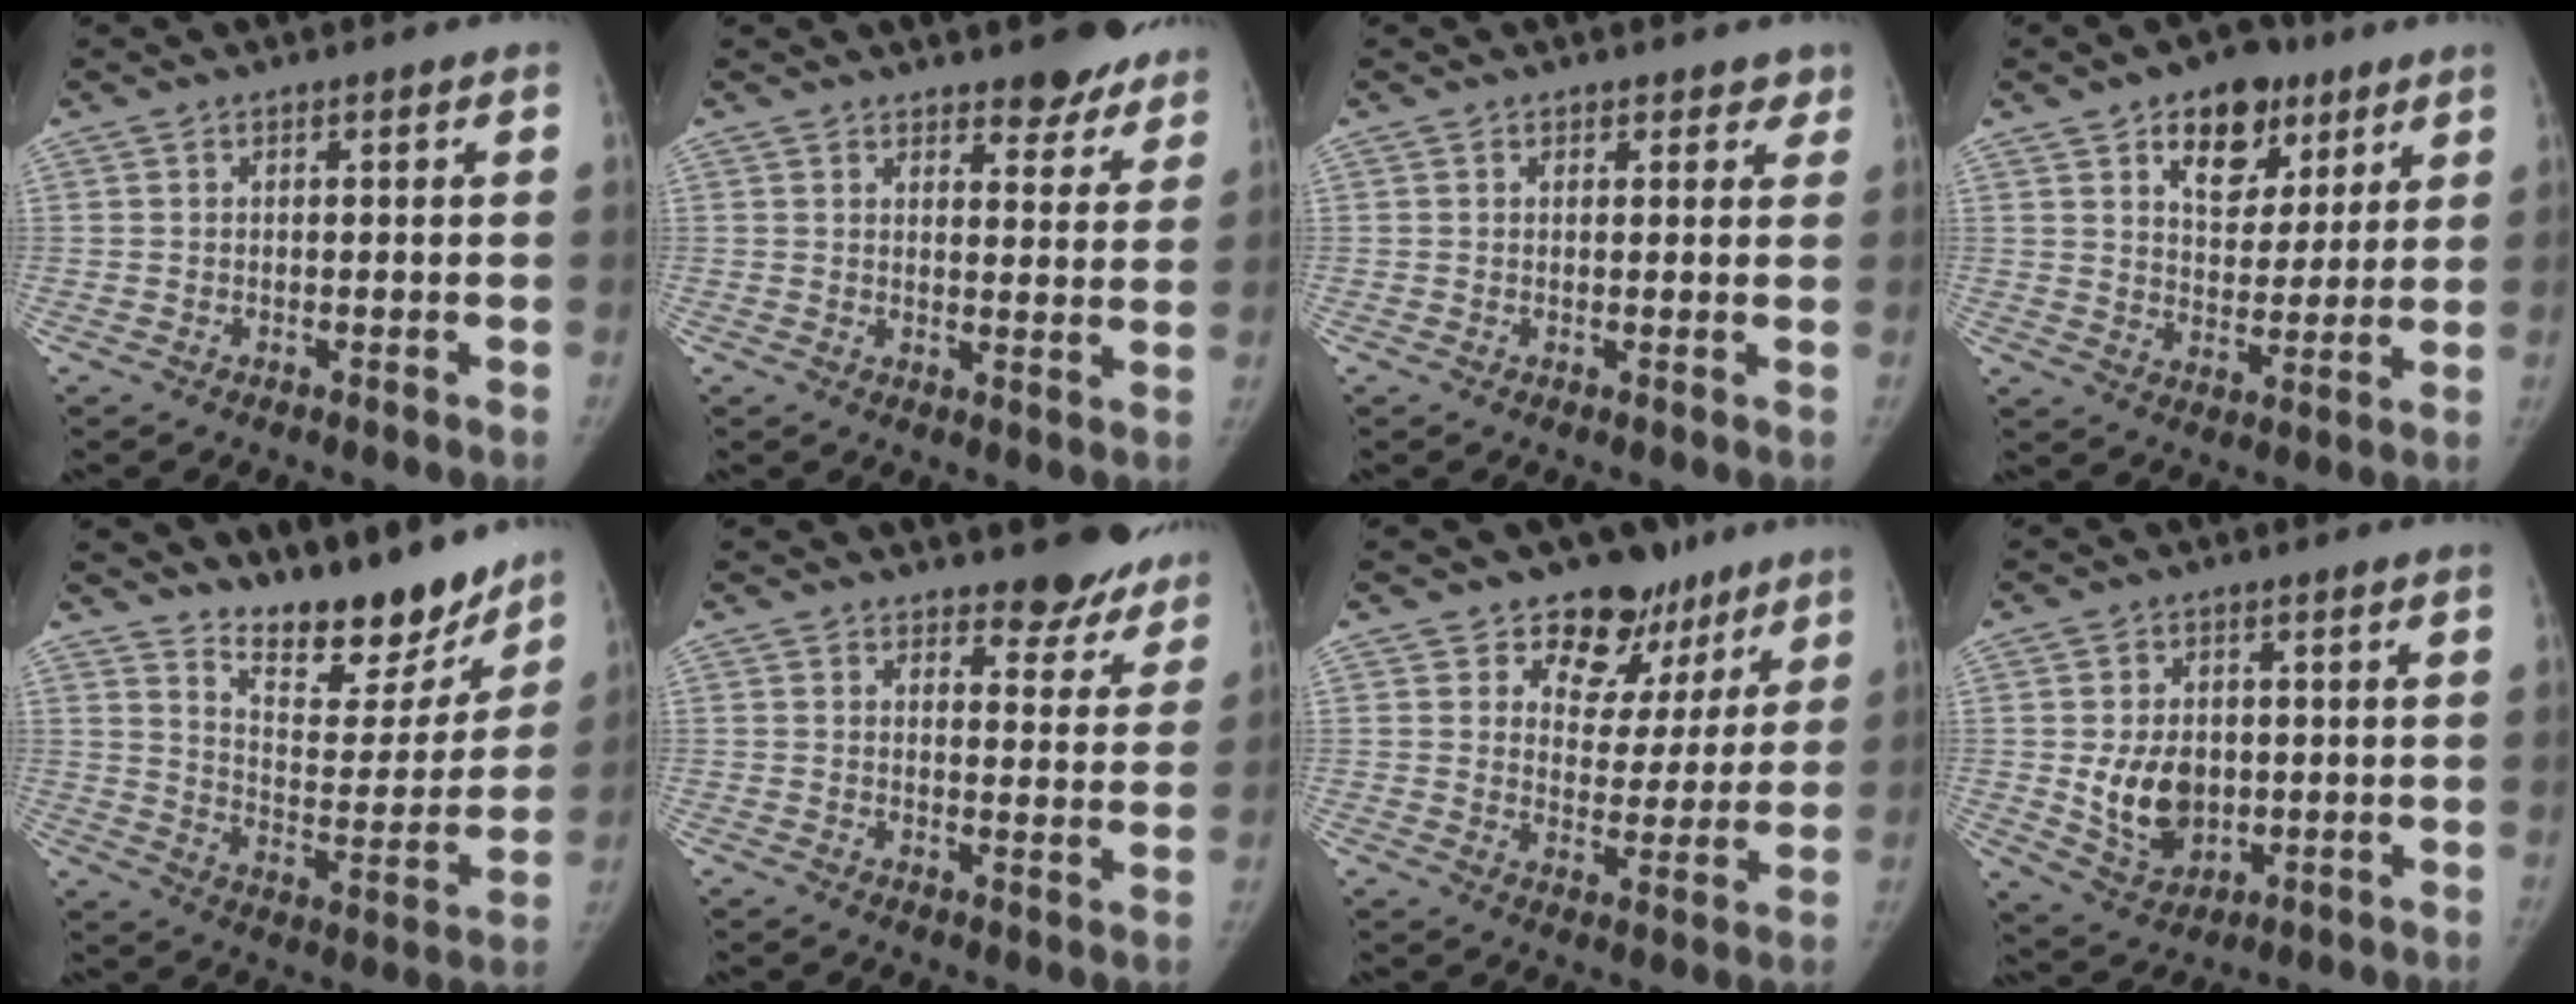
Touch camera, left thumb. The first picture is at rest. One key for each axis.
{"total": 7.7, "fx": 6.5, "fy": 2.9, "fz": 3.0, "tx": -0.002, "ty": -0.042, "tz": 0.077}
{"total": 2.6, "fx": 1.9, "fy": 1.7, "fz": 0.4, "tx": 0.032, "ty": -0.007, "tz": 0.015}
{"total": 12.6, "fx": 7.0, "fy": 7.9, "fz": 6.9, "tx": -0.058, "ty": -0.032, "tz": 0.108}
{"total": 18.1, "fx": 15.3, "fy": 6.1, "fz": 7.6, "tx": -0.059, "ty": -0.118, "tz": 0.234}
{"total": 9.7, "fx": 8.8, "fy": 3.6, "fz": 2.2, "tx": 0.017, "ty": -0.068, "tz": 0.093}
{"total": 12.5, "fx": 8.8, "fy": 8.3, "fz": 3.1, "tx": 0.014, "ty": -0.041, "tz": 0.120}
{"total": 9.4, "fx": -0.3, "fy": 6.9, "fz": 6.4, "tx": -0.082, "ty": -0.010, "tz": 0.012}